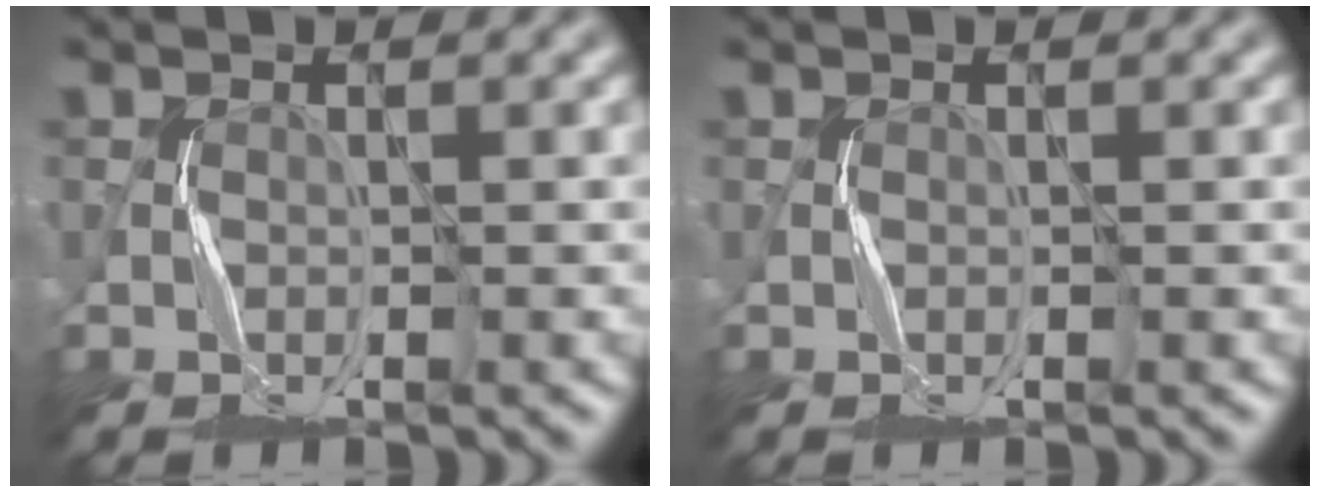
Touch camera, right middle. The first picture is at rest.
{"total": 0.0}